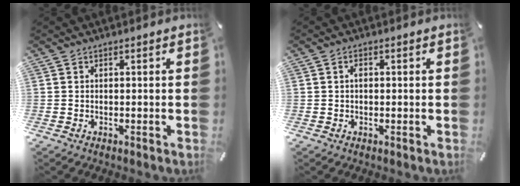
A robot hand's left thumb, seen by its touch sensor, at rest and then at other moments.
{"total": 1.3, "force": [0.1, 0.7, 1.0], "torque": [-0.021, 0.004, 0.001]}